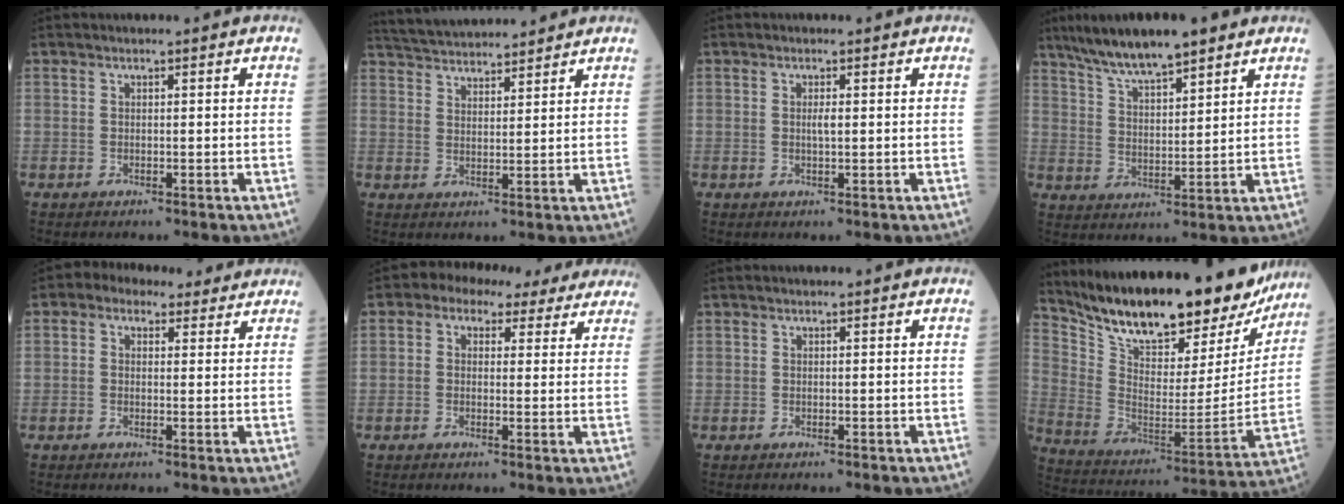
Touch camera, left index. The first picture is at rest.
{"total": 10.8, "force": [10.3, 1.2, 2.8], "torque": [-0.059, 0.032, 0.167]}
{"total": 1.1, "force": [0.2, 0.1, 1.0], "torque": [-0.025, -0.001, 0.004]}
{"total": 10.7, "force": [8.6, 1.7, 6.2], "torque": [-0.116, 0.018, 0.154]}
{"total": 5.9, "force": [4.1, 3.6, 2.3], "torque": [-0.036, 0.034, 0.059]}
{"total": 10.1, "force": [7.5, 5.5, 3.9], "torque": [-0.040, 0.042, 0.079]}
{"total": 0.0}
{"total": 27.1, "force": [22.6, 8.0, 12.7], "torque": [-0.221, -0.021, 0.333]}